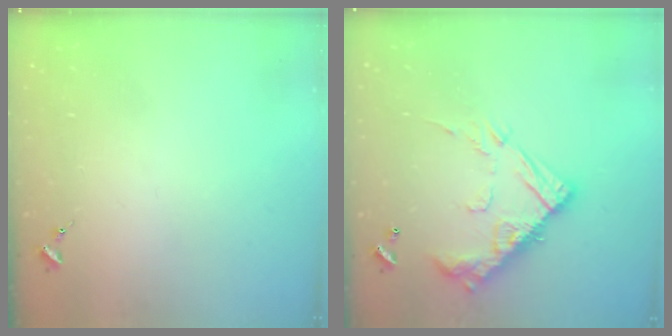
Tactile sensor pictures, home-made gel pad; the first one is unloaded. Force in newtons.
{"total": 17.5, "press": 17.4, "slide": 1.3}